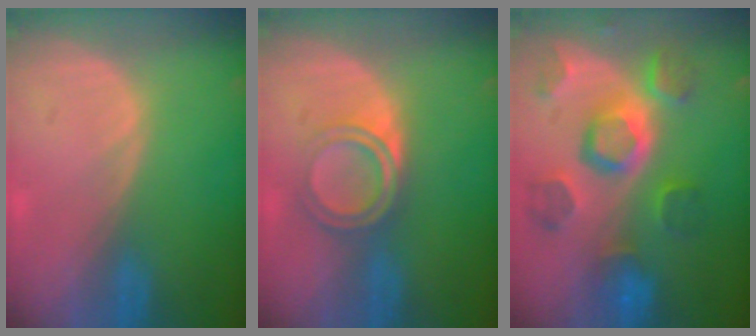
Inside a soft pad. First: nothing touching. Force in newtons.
{"total": 5.1, "press": 4.8, "slide": 1.7}
{"total": 11.2, "press": 9.9, "slide": 5.3}